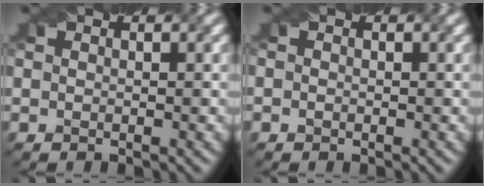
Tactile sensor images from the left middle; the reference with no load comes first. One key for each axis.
{"total": 0.6, "fx": -0.2, "fy": 0.5, "fz": 0.3, "tx": -0.001, "ty": 0.009, "tz": -0.010}